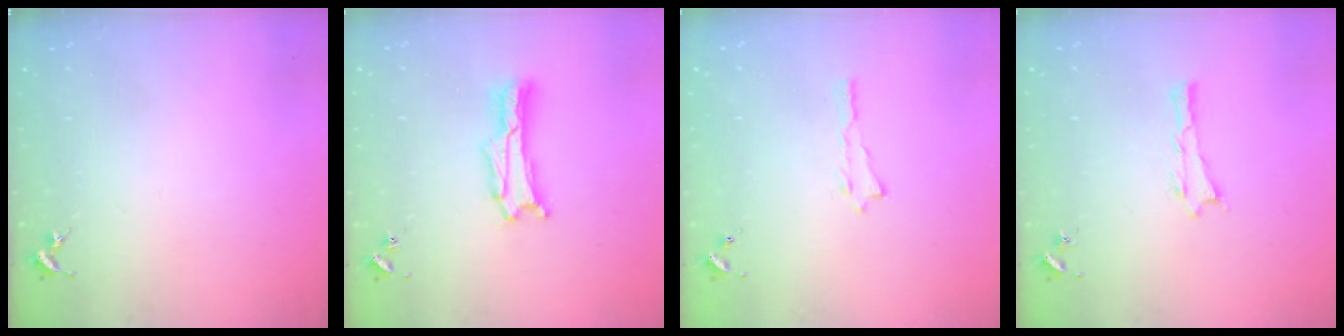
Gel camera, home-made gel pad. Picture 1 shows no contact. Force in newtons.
{"total": 1.7, "press": 1.7, "slide": 0.3}
{"total": 0.0}
{"total": 0.0}